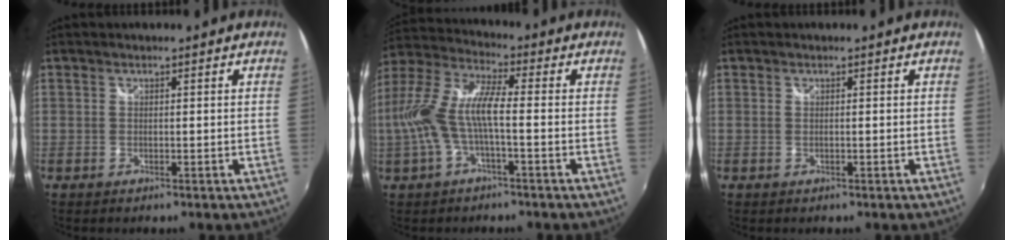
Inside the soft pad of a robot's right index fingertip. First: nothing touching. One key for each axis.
{"total": 12.2, "fx": -2.1, "fy": 3.0, "fz": 11.6, "tx": -0.230, "ty": 0.001, "tz": -0.040}
{"total": 0.0}